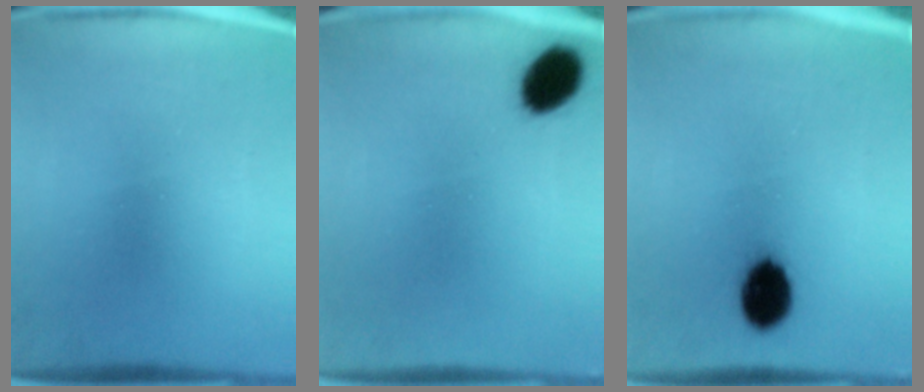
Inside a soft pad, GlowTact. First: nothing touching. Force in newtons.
{"total": 7.0}
{"total": 8.7}